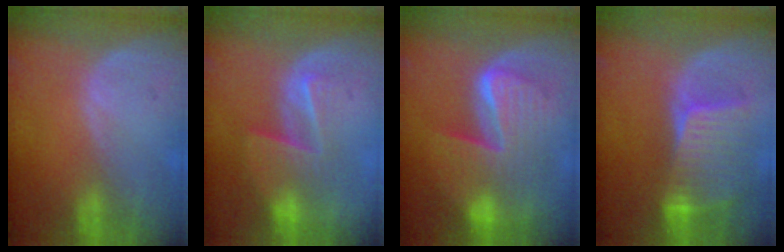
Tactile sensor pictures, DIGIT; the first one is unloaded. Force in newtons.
{"total": 6.4, "press": 5.7, "slide": 2.9}
{"total": 10.2, "press": 10.2, "slide": 0.9}
{"total": 8.1, "press": 7.8, "slide": 2.3}